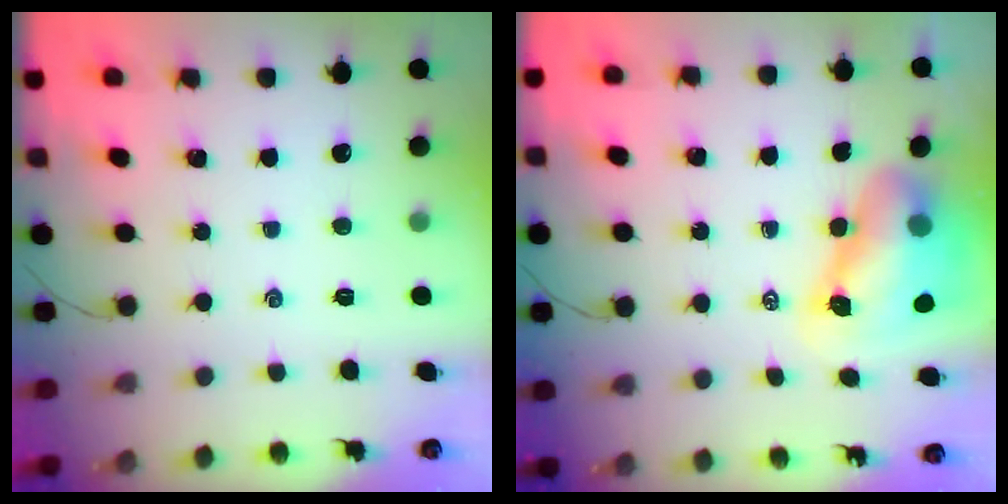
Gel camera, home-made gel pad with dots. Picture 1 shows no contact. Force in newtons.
{"total": 10.6, "press": 10.2, "slide": 3.0}